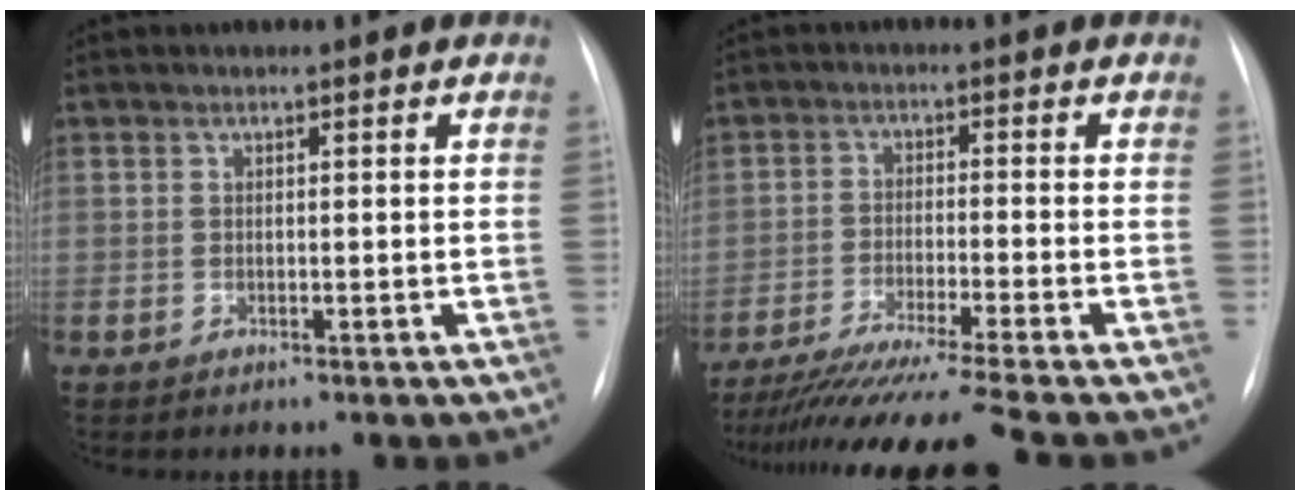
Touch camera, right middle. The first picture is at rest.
{"total": 15.8, "force": [-13.6, -2.4, 7.8], "torque": [-0.125, -0.045, -0.215]}